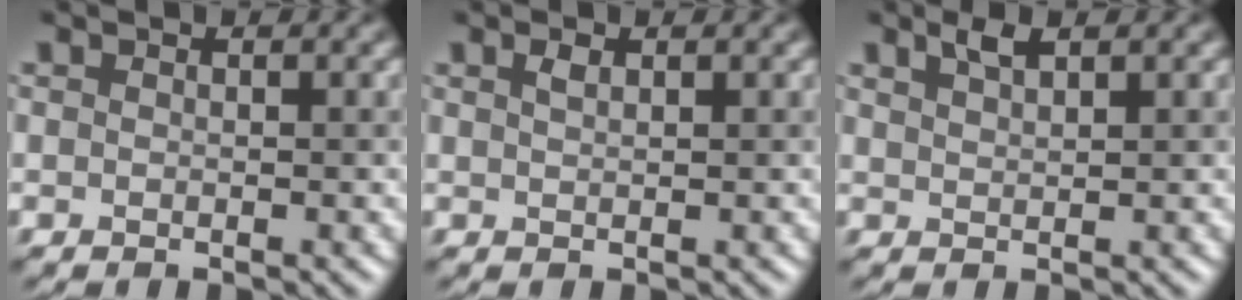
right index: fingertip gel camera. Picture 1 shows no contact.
{"total": 0.6, "force": [0.4, 0.2, 0.5], "torque": [-0.006, -0.001, 0.010]}
{"total": 1.7, "force": [1.3, 0.4, 1.0], "torque": [-0.021, 0.002, 0.024]}